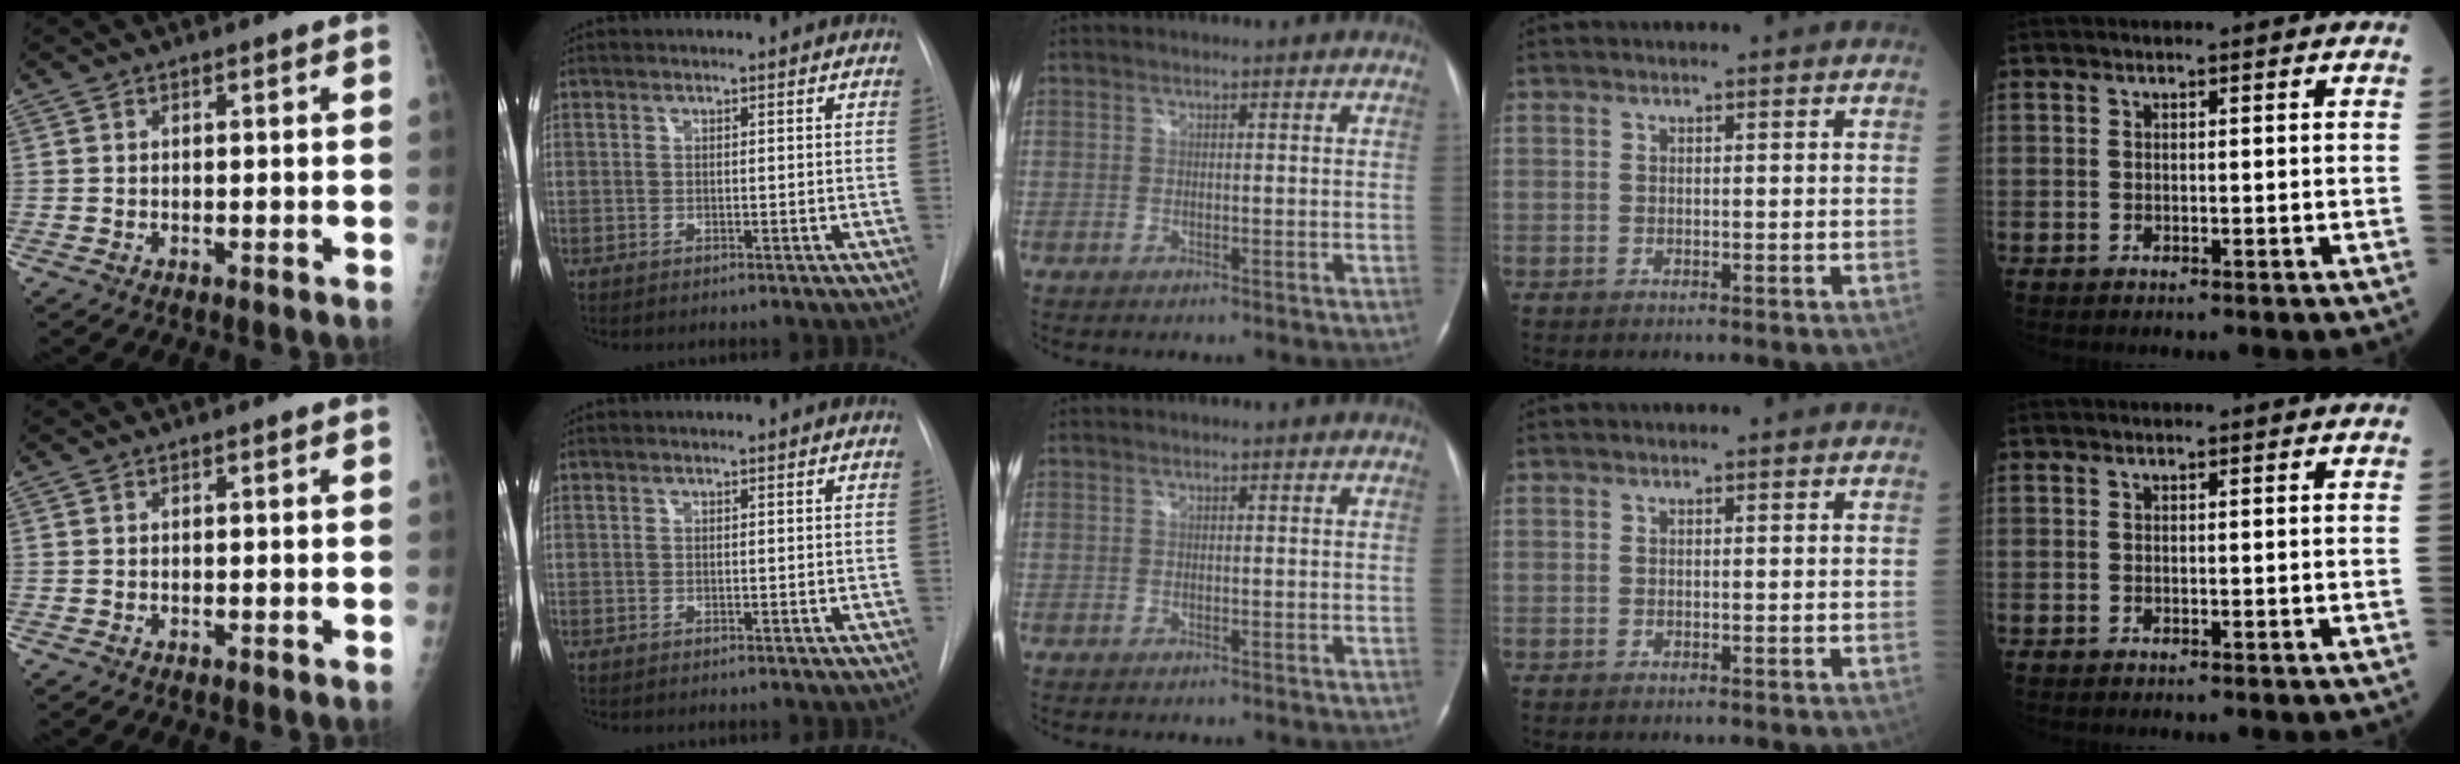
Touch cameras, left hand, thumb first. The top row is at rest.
{}